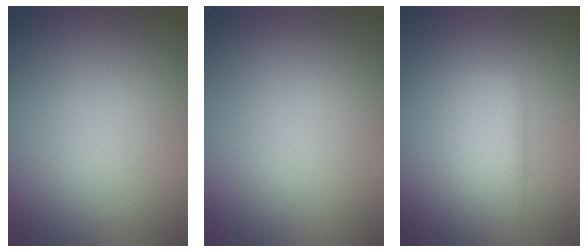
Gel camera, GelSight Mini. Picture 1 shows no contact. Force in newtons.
{"total": 0.0}
{"total": 6.3, "press": 6.3, "slide": 0.1}